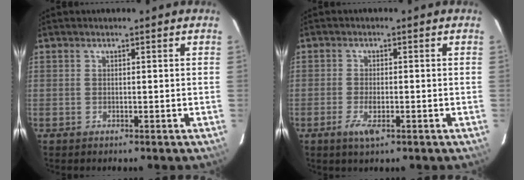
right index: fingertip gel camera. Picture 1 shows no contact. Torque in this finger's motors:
{"motor_torque": [0.06, -0.06, 0.03, 0.03]}